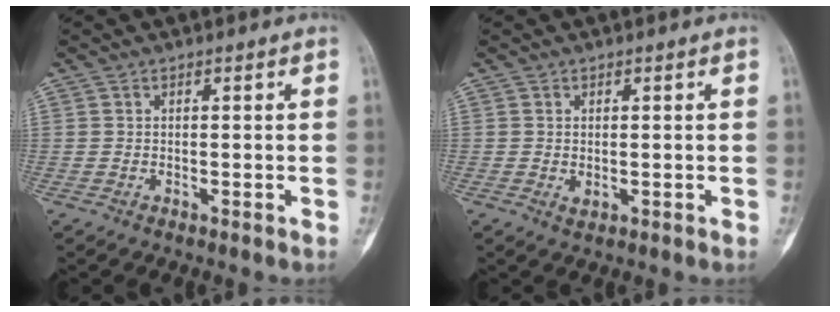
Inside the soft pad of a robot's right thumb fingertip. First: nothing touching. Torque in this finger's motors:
{"motor_torque": [-0.23, 0.29, 0.09, 0.21, -0.08]}